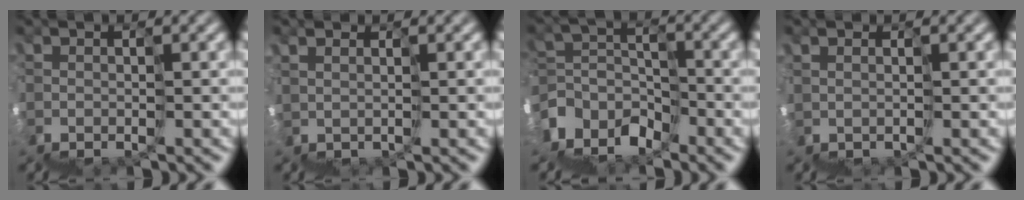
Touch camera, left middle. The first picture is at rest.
{"total": 4.2, "force": [2.3, -1.9, -2.9], "torque": [0.044, 0.032, 0.026]}
{"total": 4.9, "force": [-2.9, -0.9, -3.8], "torque": [0.069, 0.027, -0.078]}
{"total": 2.9, "force": [1.7, -1.3, -2.1], "torque": [0.032, 0.023, 0.015]}